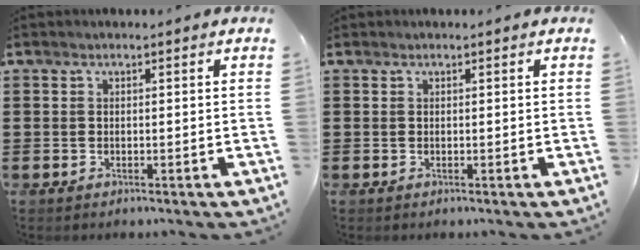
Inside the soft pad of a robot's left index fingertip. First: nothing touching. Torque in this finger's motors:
{"motor_torque": [-0.10, -0.14, -0.10, -0.02]}